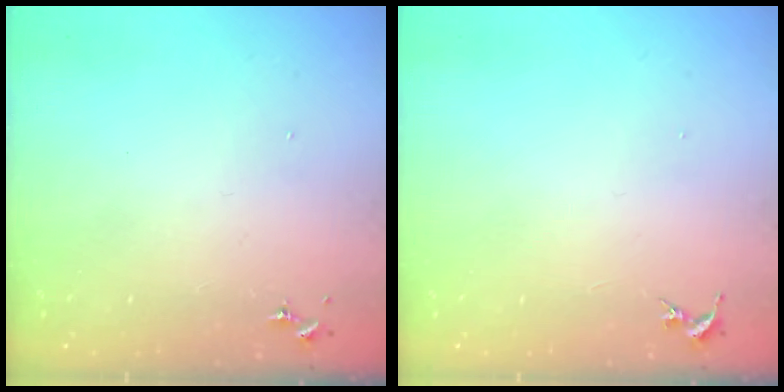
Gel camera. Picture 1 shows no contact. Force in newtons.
{"total": 0.0}